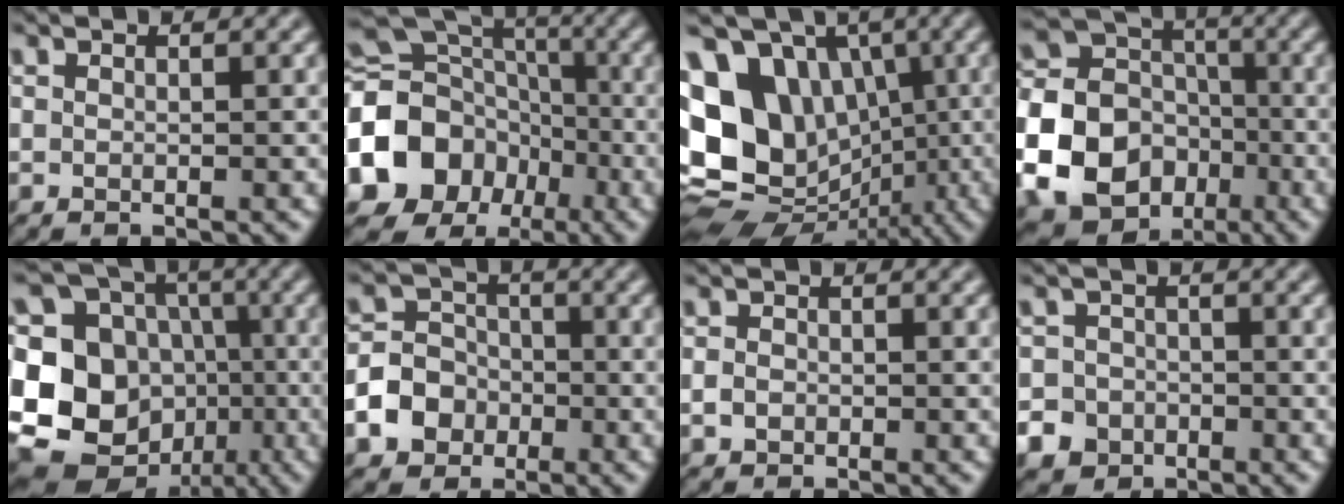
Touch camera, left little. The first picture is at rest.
{"total": 13.7, "force": [-4.3, 11.5, 6.2], "torque": [-0.153, -0.003, -0.097]}
{"total": 15.0, "force": [0.5, 12.0, 9.0], "torque": [-0.182, 0.021, 0.006]}
{"total": 21.4, "force": [-7.4, 19.0, 6.7], "torque": [-0.193, -0.037, -0.155]}
{"total": 14.4, "force": [-2.7, 12.6, 6.4], "torque": [-0.159, 0.007, -0.060]}
{"total": 5.2, "force": [-2.1, 4.4, 1.8], "torque": [-0.019, 0.001, -0.062]}
{"total": 1.1, "force": [-0.5, 0.9, 0.4], "torque": [-0.009, -0.001, -0.013]}
{"total": 8.4, "force": [-4.7, 6.9, 1.3], "torque": [-0.032, -0.030, -0.098]}